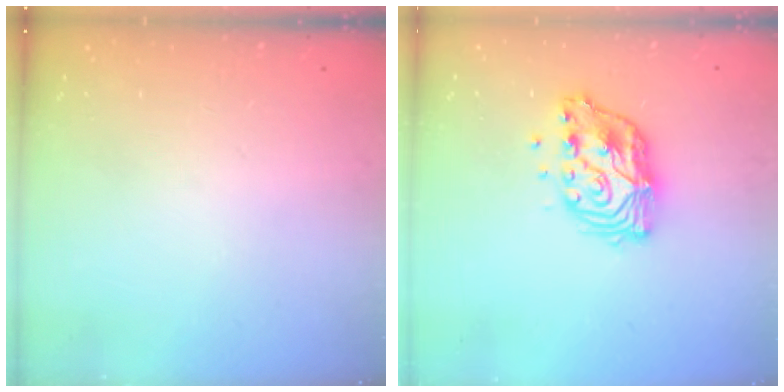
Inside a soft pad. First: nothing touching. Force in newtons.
{"total": 11.8, "press": 11.7, "slide": 1.0}